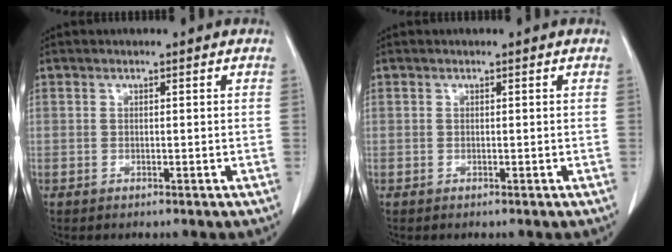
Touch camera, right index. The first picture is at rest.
{"total": 0.0}